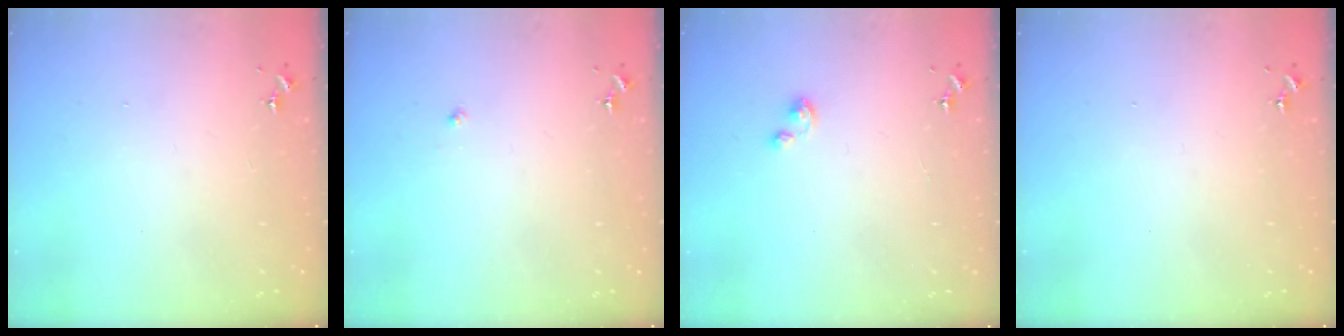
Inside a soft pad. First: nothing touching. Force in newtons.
{"total": 1.8, "press": 1.8, "slide": 0.1}
{"total": 2.3, "press": 2.3, "slide": 0.2}
{"total": 0.0}